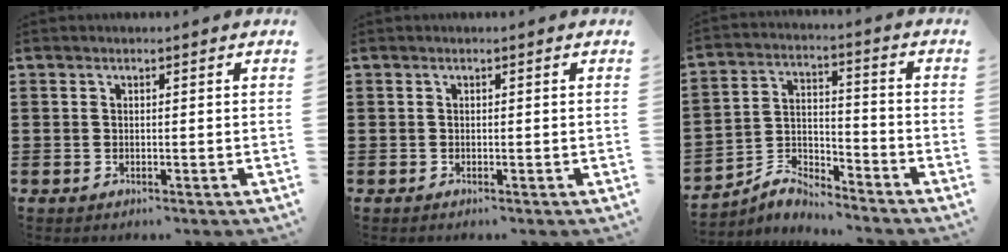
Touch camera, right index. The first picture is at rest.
{"total": 0.0}
{"total": 5.6, "force": [-5.2, 1.6, 1.3], "torque": [-0.038, 0.008, -0.107]}